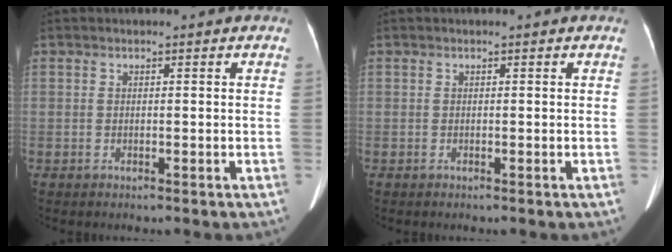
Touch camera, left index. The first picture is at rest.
{"total": 0.0}